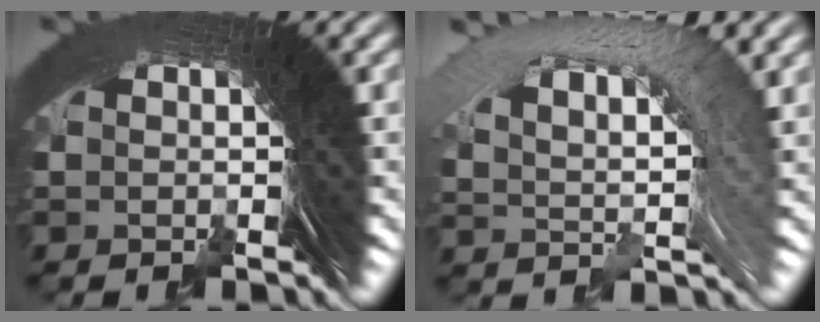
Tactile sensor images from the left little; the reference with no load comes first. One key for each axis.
{"total": 8.5, "fx": 3.3, "fy": 4.0, "fz": 6.7, "tx": -0.081, "ty": 0.039, "tz": 0.040}